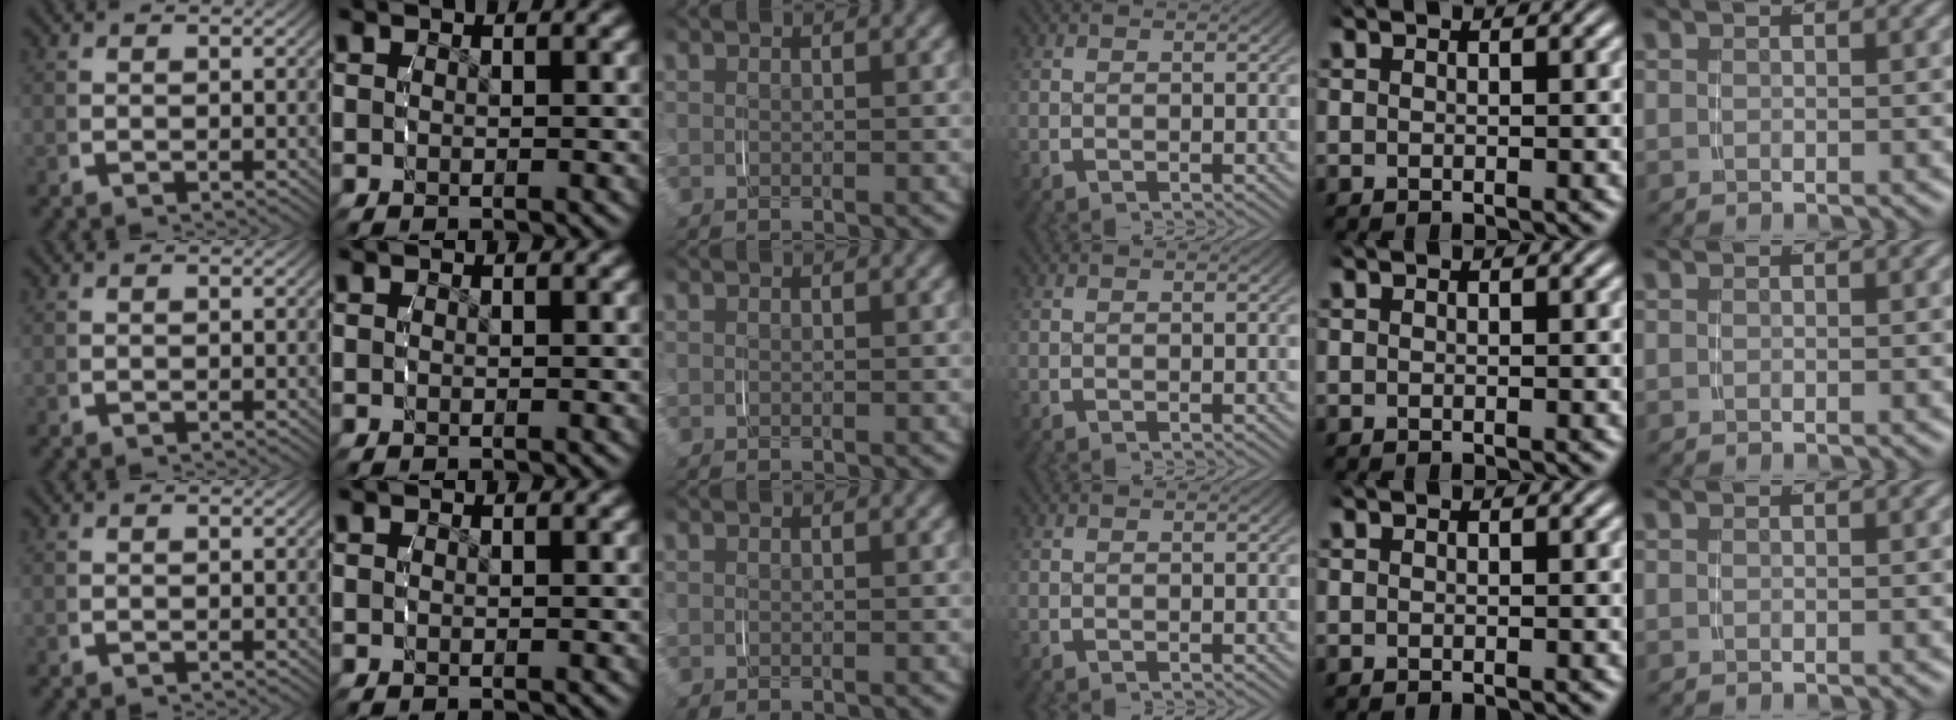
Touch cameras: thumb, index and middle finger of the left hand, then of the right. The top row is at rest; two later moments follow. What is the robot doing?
{"motion": "grasp_and_lifting", "object": "jewelry box"}